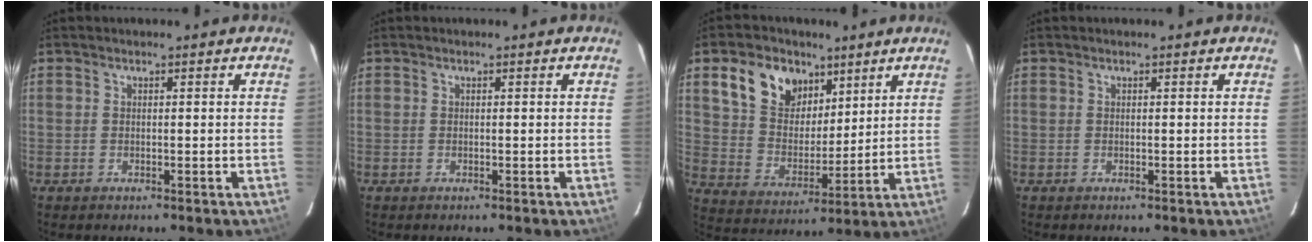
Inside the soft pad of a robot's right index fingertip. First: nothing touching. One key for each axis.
{"total": 0.0}
{"total": 13.5, "fx": 7.4, "fy": 9.2, "fz": 6.5, "tx": -0.141, "ty": 0.034, "tz": 0.146}
{"total": 0.0}